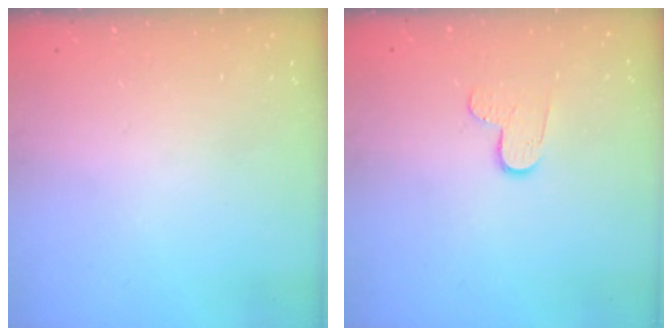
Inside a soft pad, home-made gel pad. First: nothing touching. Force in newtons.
{"total": 7.0, "press": 7.0, "slide": 0.6}